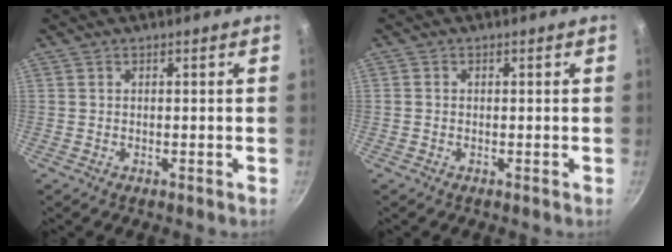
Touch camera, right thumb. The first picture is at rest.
{"total": 0.5, "force": [-0.2, 0.5, 0.2], "torque": [-0.002, 0.002, -0.005]}